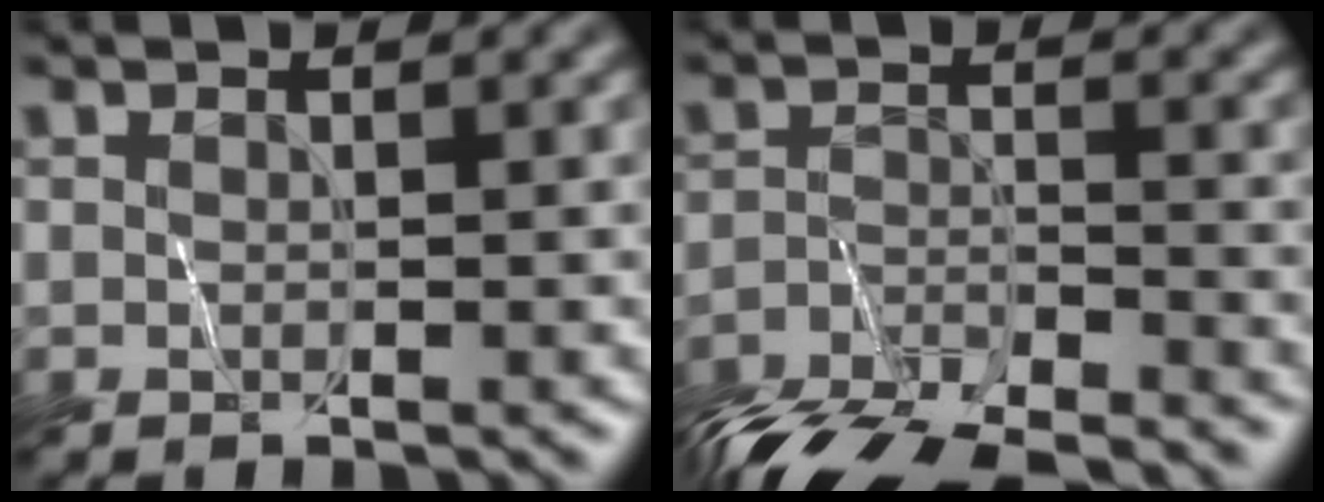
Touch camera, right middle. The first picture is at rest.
{"total": 8.8, "force": [-8.4, 1.2, 2.2], "torque": [-0.038, -0.022, -0.146]}